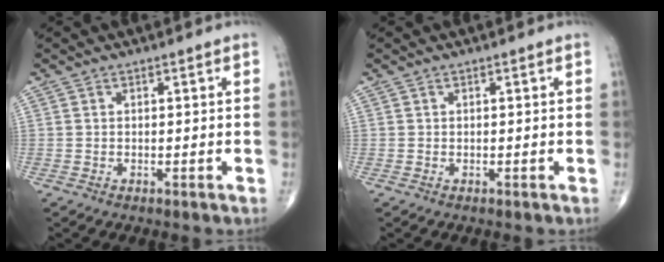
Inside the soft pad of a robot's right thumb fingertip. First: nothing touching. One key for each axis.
{"total": 0.0}